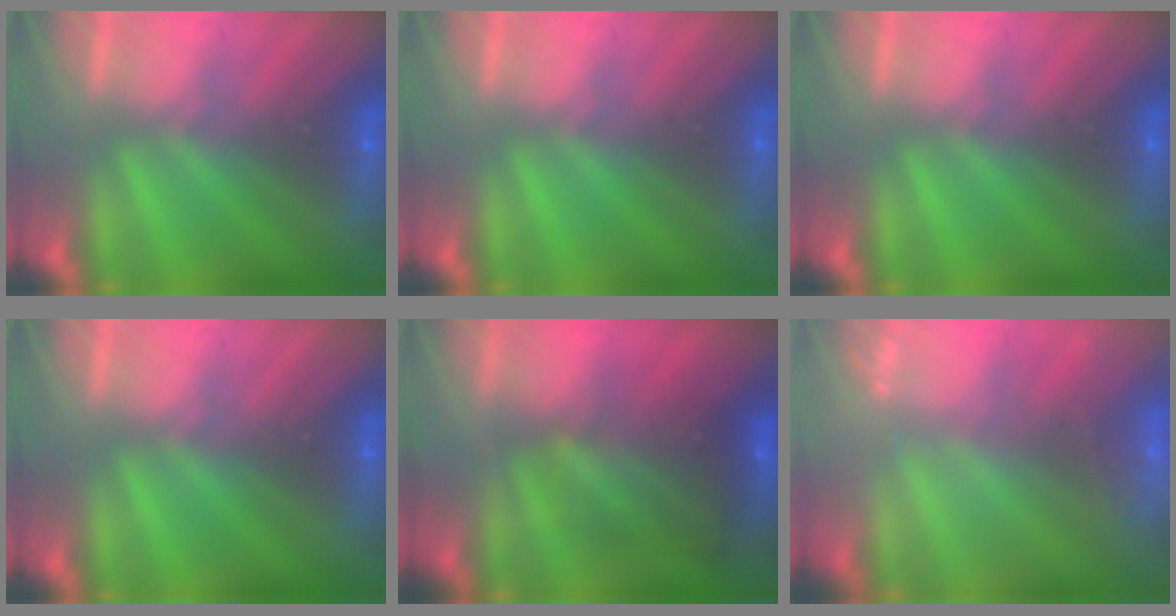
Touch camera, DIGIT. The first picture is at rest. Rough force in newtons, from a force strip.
{"total": 0.0}
{"total": 0.0}
{"total": 0.0}
{"total": 7.5}
{"total": 2.5}